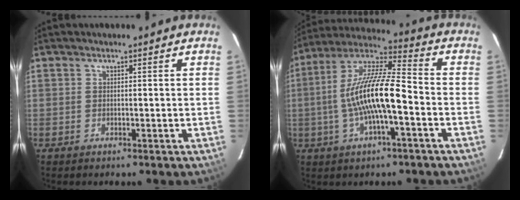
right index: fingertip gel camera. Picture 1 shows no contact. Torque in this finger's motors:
{"motor_torque": [1.55, -0.58, 0.82, 0.21]}